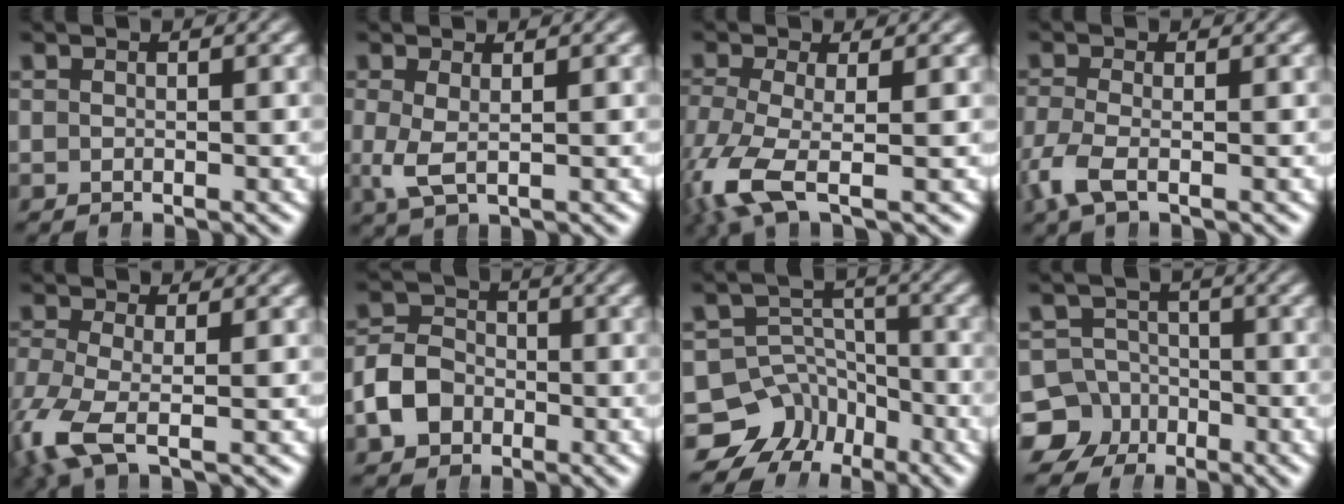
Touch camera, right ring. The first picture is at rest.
{"total": 2.5, "force": [-0.3, 1.0, 2.2], "torque": [-0.060, -0.023, 0.008]}
{"total": 5.6, "force": [-1.7, 2.8, 4.5], "torque": [-0.124, -0.036, -0.012]}
{"total": 3.0, "force": [-1.6, 1.3, 2.3], "torque": [-0.068, -0.020, -0.019]}
{"total": 4.6, "force": [-1.5, 2.3, 3.7], "torque": [-0.107, -0.032, -0.011]}
{"total": 5.0, "force": [-1.6, 4.2, 2.2], "torque": [-0.038, -0.009, -0.024]}
{"total": 12.4, "force": [-5.1, 10.5, 4.1], "torque": [-0.076, -0.056, -0.080]}
{"total": 10.8, "force": [-4.1, 9.6, 2.5], "torque": [-0.056, -0.048, -0.072]}